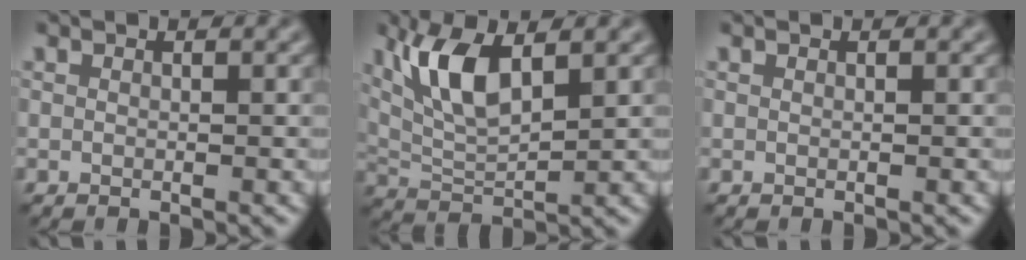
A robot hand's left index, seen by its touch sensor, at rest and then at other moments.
{"total": 6.0, "force": [2.4, 2.3, 5.0], "torque": [-0.108, 0.003, 0.049]}
{"total": 0.0}